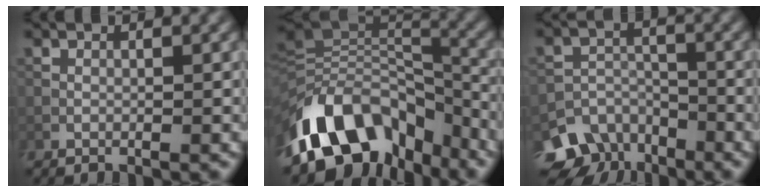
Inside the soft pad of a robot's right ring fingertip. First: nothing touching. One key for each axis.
{"total": 12.5, "fx": -6.6, "fy": 7.7, "fz": 7.3, "tx": -0.130, "ty": 0.020, "tz": -0.123}
{"total": 7.8, "fx": -5.7, "fy": 5.0, "fz": 1.8, "tx": -0.014, "ty": -0.006, "tz": -0.095}